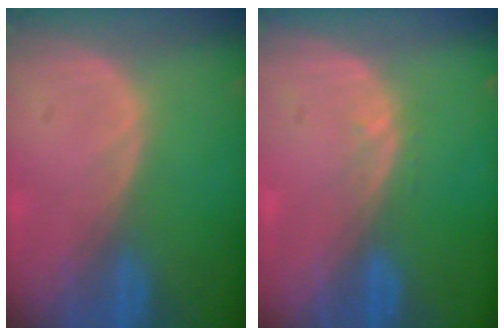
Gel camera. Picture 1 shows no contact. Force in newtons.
{"total": 0.7, "press": 0.7, "slide": 0.2}